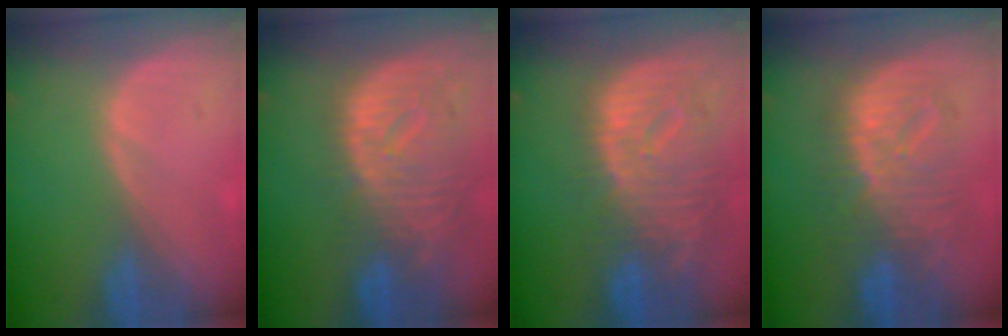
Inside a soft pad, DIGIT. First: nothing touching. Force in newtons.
{"total": 11.9, "press": 10.2, "slide": 6.1}
{"total": 12.6, "press": 10.9, "slide": 6.3}
{"total": 9.8, "press": 9.8, "slide": 0.6}